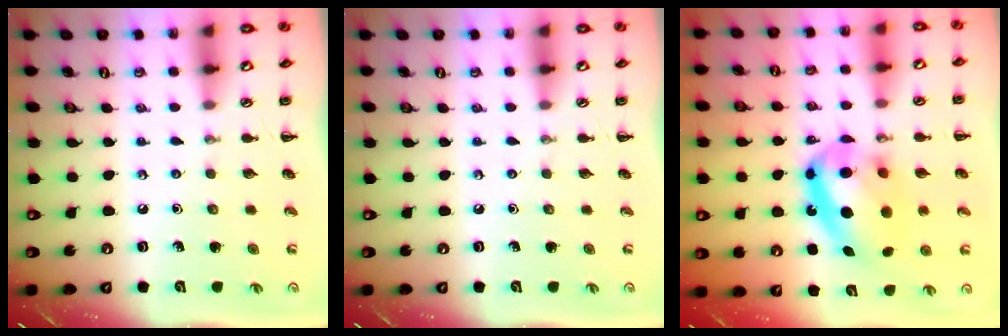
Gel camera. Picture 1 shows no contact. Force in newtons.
{"total": 0.0}
{"total": 17.0, "press": 16.5, "slide": 4.2}